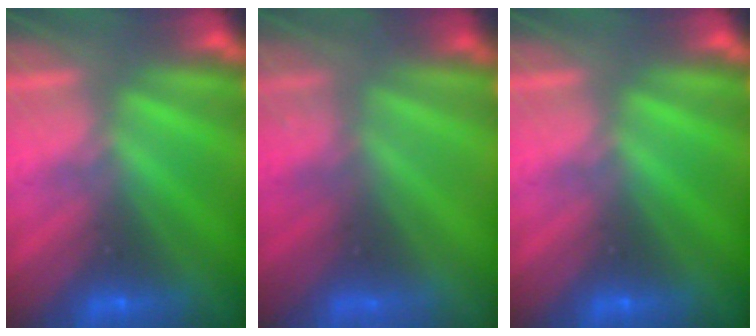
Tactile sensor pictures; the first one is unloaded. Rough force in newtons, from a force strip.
{"total": 7.0}
{"total": 0.0}